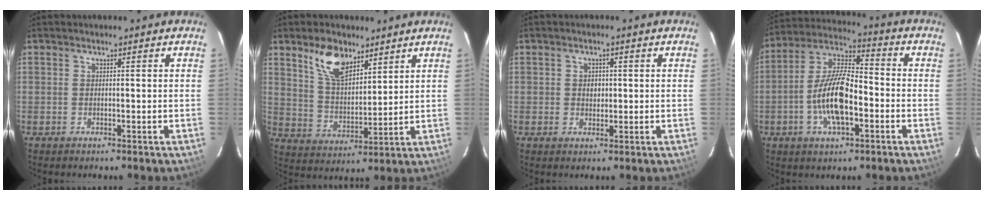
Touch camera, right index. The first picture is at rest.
{"total": 10.1, "force": [6.6, 5.0, 5.8], "torque": [-0.105, 0.011, 0.129]}
{"total": 2.1, "force": [0.1, 1.8, 1.1], "torque": [-0.016, 0.004, 0.001]}
{"total": 13.5, "force": [-3.9, 5.3, 11.8], "torque": [-0.243, 0.005, -0.077]}